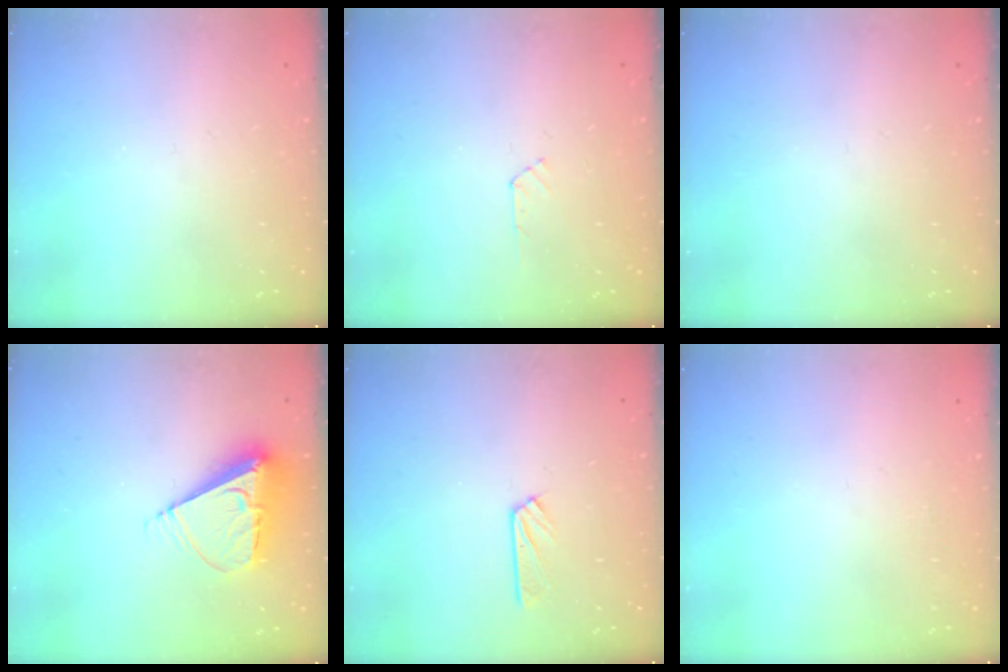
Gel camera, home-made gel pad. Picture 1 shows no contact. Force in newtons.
{"total": 2.8, "press": 2.7, "slide": 0.5}
{"total": 0.0}
{"total": 9.4, "press": 9.4, "slide": 1.0}
{"total": 3.0, "press": 3.0, "slide": 0.4}
{"total": 0.0}